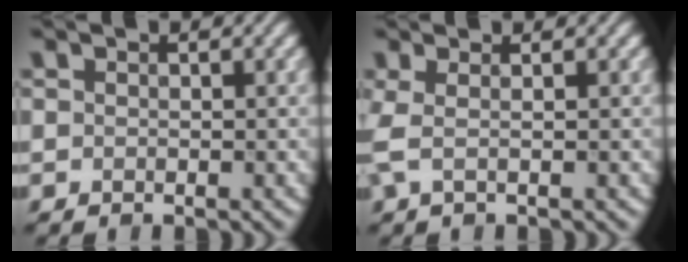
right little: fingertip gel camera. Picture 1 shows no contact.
{"total": 2.3, "force": [0.2, 0.6, 2.2], "torque": [-0.045, 0.006, -0.003]}